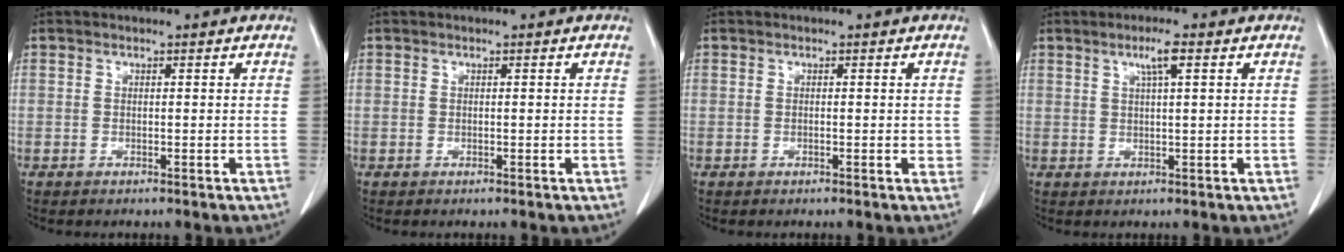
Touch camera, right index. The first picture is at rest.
{"total": 0.0}
{"total": 1.8, "force": [-0.1, 1.0, 1.4], "torque": [-0.025, 0.002, -0.001]}
{"total": 3.6, "force": [1.7, 0.5, 3.1], "torque": [-0.058, 0.003, 0.032]}